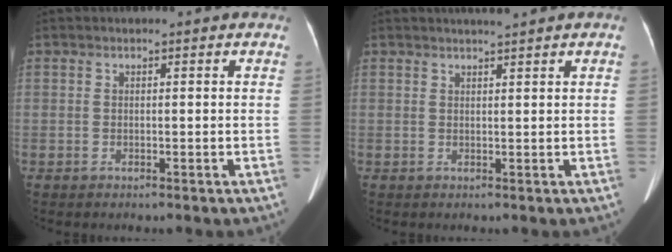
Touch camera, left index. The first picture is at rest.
{"total": 1.8, "force": [1.5, -0.4, 0.9], "torque": [-0.010, 0.007, 0.027]}